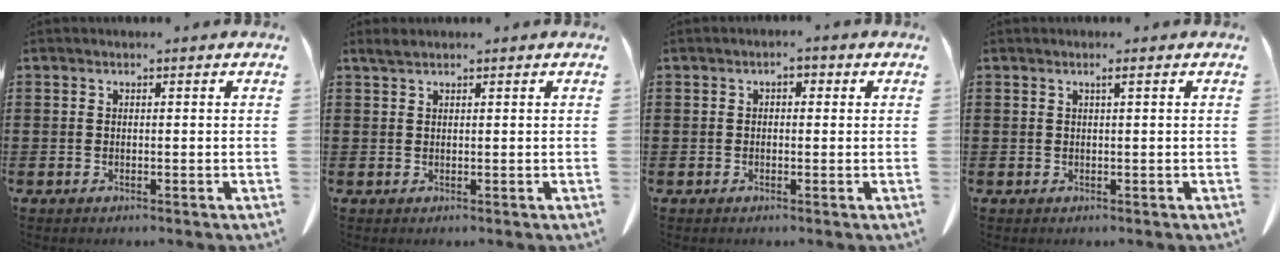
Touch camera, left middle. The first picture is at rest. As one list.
[{"total": 1.3, "force": [1.0, 0.3, 0.8], "torque": [-0.018, 0.001, 0.019]}, {"total": 1.3, "force": [-0.2, 0.8, 1.0], "torque": [-0.022, 0.006, -0.006]}, {"total": 0.8, "force": [0.4, -0.1, 0.8], "torque": [-0.014, -0.002, 0.007]}]